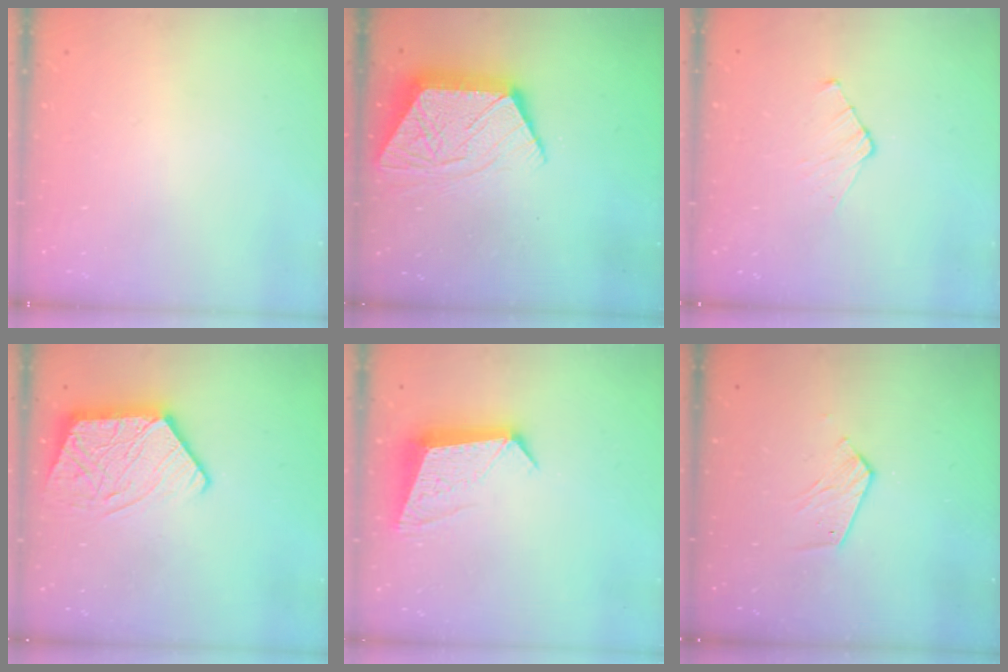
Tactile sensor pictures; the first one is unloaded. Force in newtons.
{"total": 13.3, "press": 13.3, "slide": 1.0}
{"total": 5.2, "press": 5.2, "slide": 0.5}
{"total": 14.1, "press": 14.1, "slide": 1.4}
{"total": 10.5, "press": 10.5, "slide": 1.0}
{"total": 6.8, "press": 6.8, "slide": 0.3}